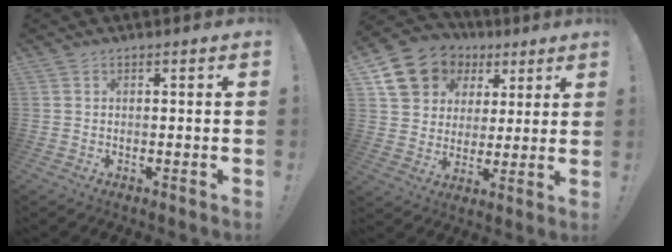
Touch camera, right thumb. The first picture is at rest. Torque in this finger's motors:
{"motor_torque": [1.15, 1.16, 0.27, 0.12, 0.03]}